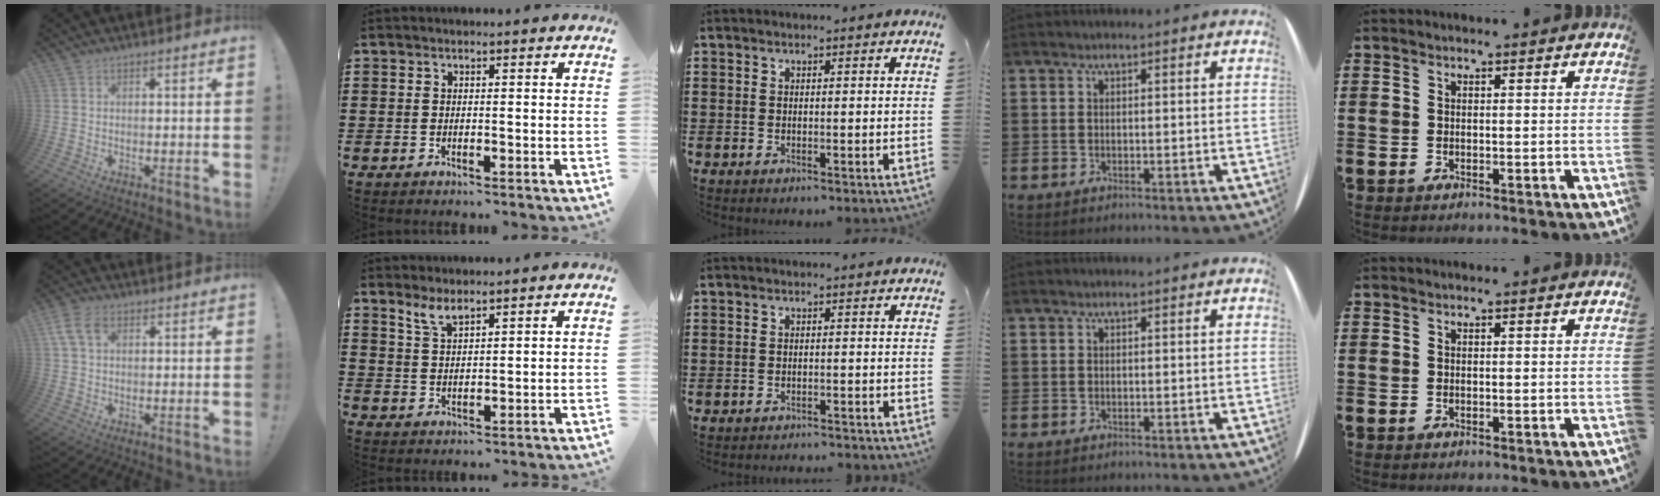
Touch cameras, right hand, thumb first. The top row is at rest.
{"thumb": {"total": 7.0, "force": [2.6, 4.4, 4.7], "torque": [-0.097, 0.000, 0.051]}, "index": {"total": 3.3, "force": [2.6, 0.9, 1.8], "torque": [-0.043, 0.003, 0.049]}, "middle": {"total": 1.3, "force": [-1.3, 0.0, 0.1], "torque": [-0.005, 0.002, -0.027]}}